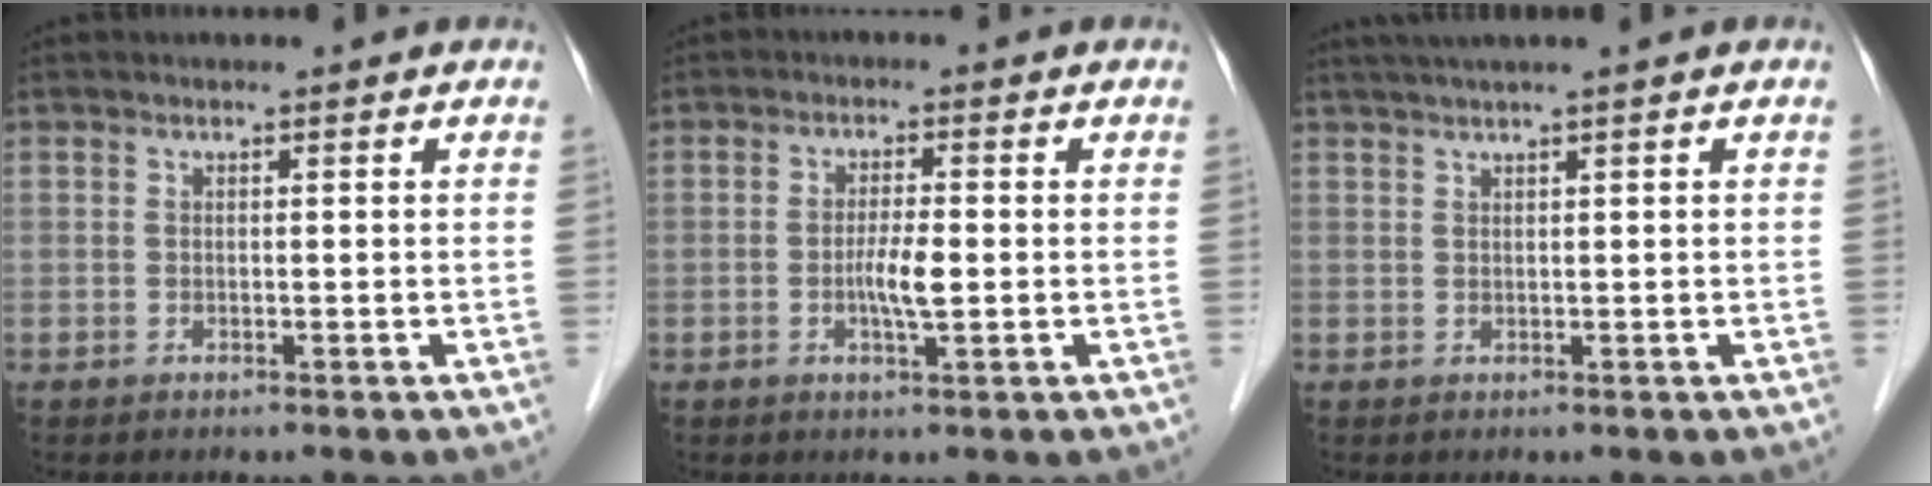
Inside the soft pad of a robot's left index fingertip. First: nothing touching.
{"total": 3.6, "force": [-0.9, 0.4, 3.5], "torque": [-0.068, -0.007, -0.016]}
{"total": 3.1, "force": [2.2, -0.8, 2.0], "torque": [-0.034, 0.016, 0.044]}